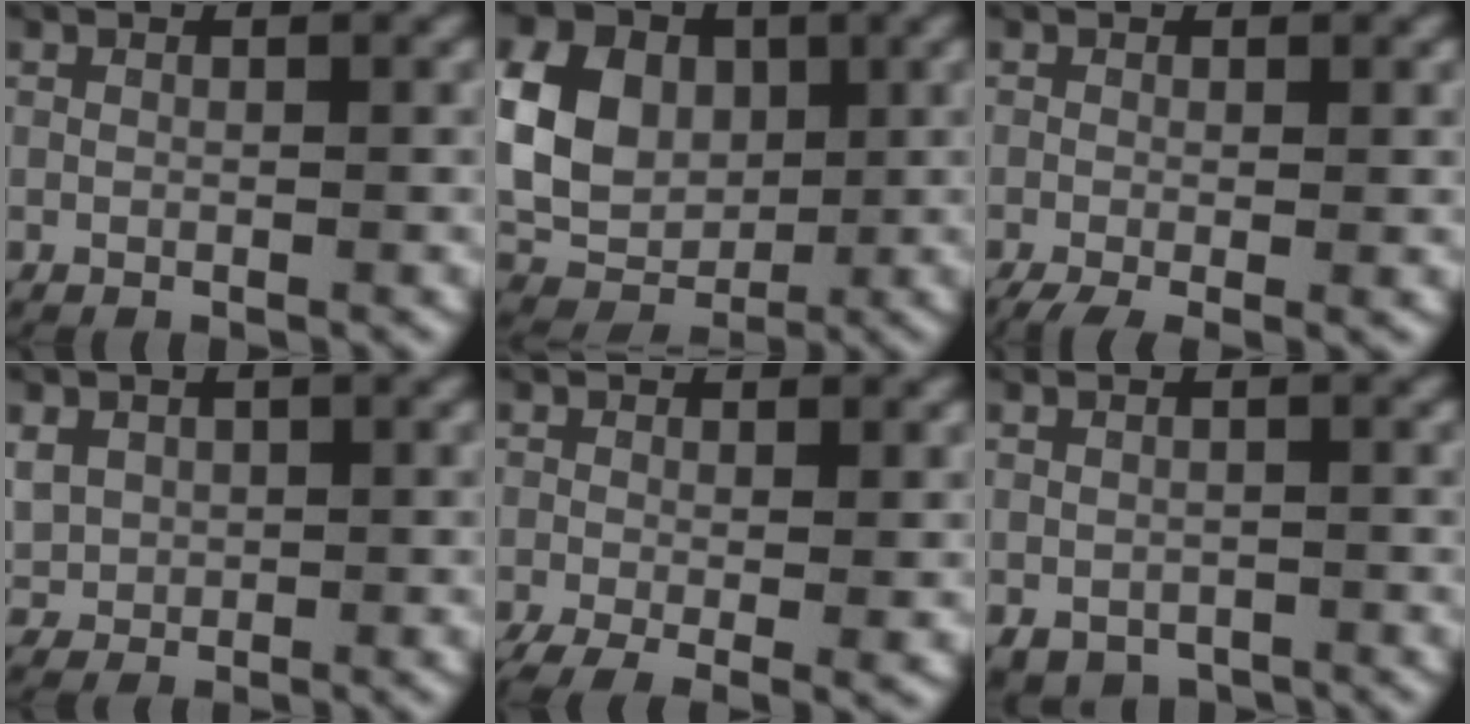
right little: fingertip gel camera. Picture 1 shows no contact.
{"total": 12.7, "force": [1.1, 10.7, 6.9], "torque": [-0.148, -0.016, 0.016]}
{"total": 2.9, "force": [-1.8, 1.0, 2.1], "torque": [-0.031, -0.014, -0.020]}
{"total": 3.5, "force": [0.6, 3.1, 1.4], "torque": [-0.044, -0.009, 0.022]}
{"total": 4.0, "force": [-2.0, 1.6, 3.1], "torque": [-0.054, -0.022, -0.020]}
{"total": 2.5, "force": [-1.3, 1.9, 1.0], "torque": [-0.014, -0.014, -0.012]}